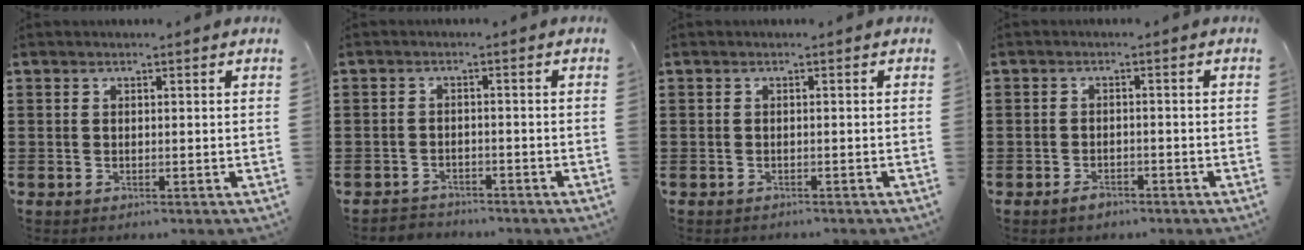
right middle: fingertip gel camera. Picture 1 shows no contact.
{"total": 2.1, "force": [-2.0, 0.5, -0.3], "torque": [-0.002, 0.001, -0.048]}
{"total": 0.0}
{"total": 1.4, "force": [-1.2, 0.7, 0.4], "torque": [-0.010, 0.000, -0.025]}